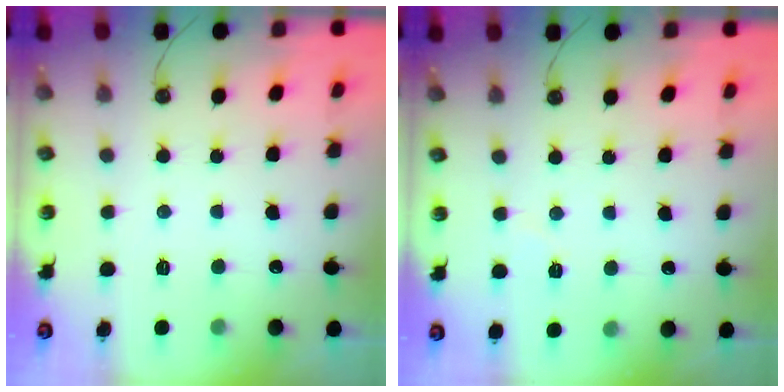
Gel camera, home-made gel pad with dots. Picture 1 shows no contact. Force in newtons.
{"total": 4.1, "press": 3.6, "slide": 1.9}